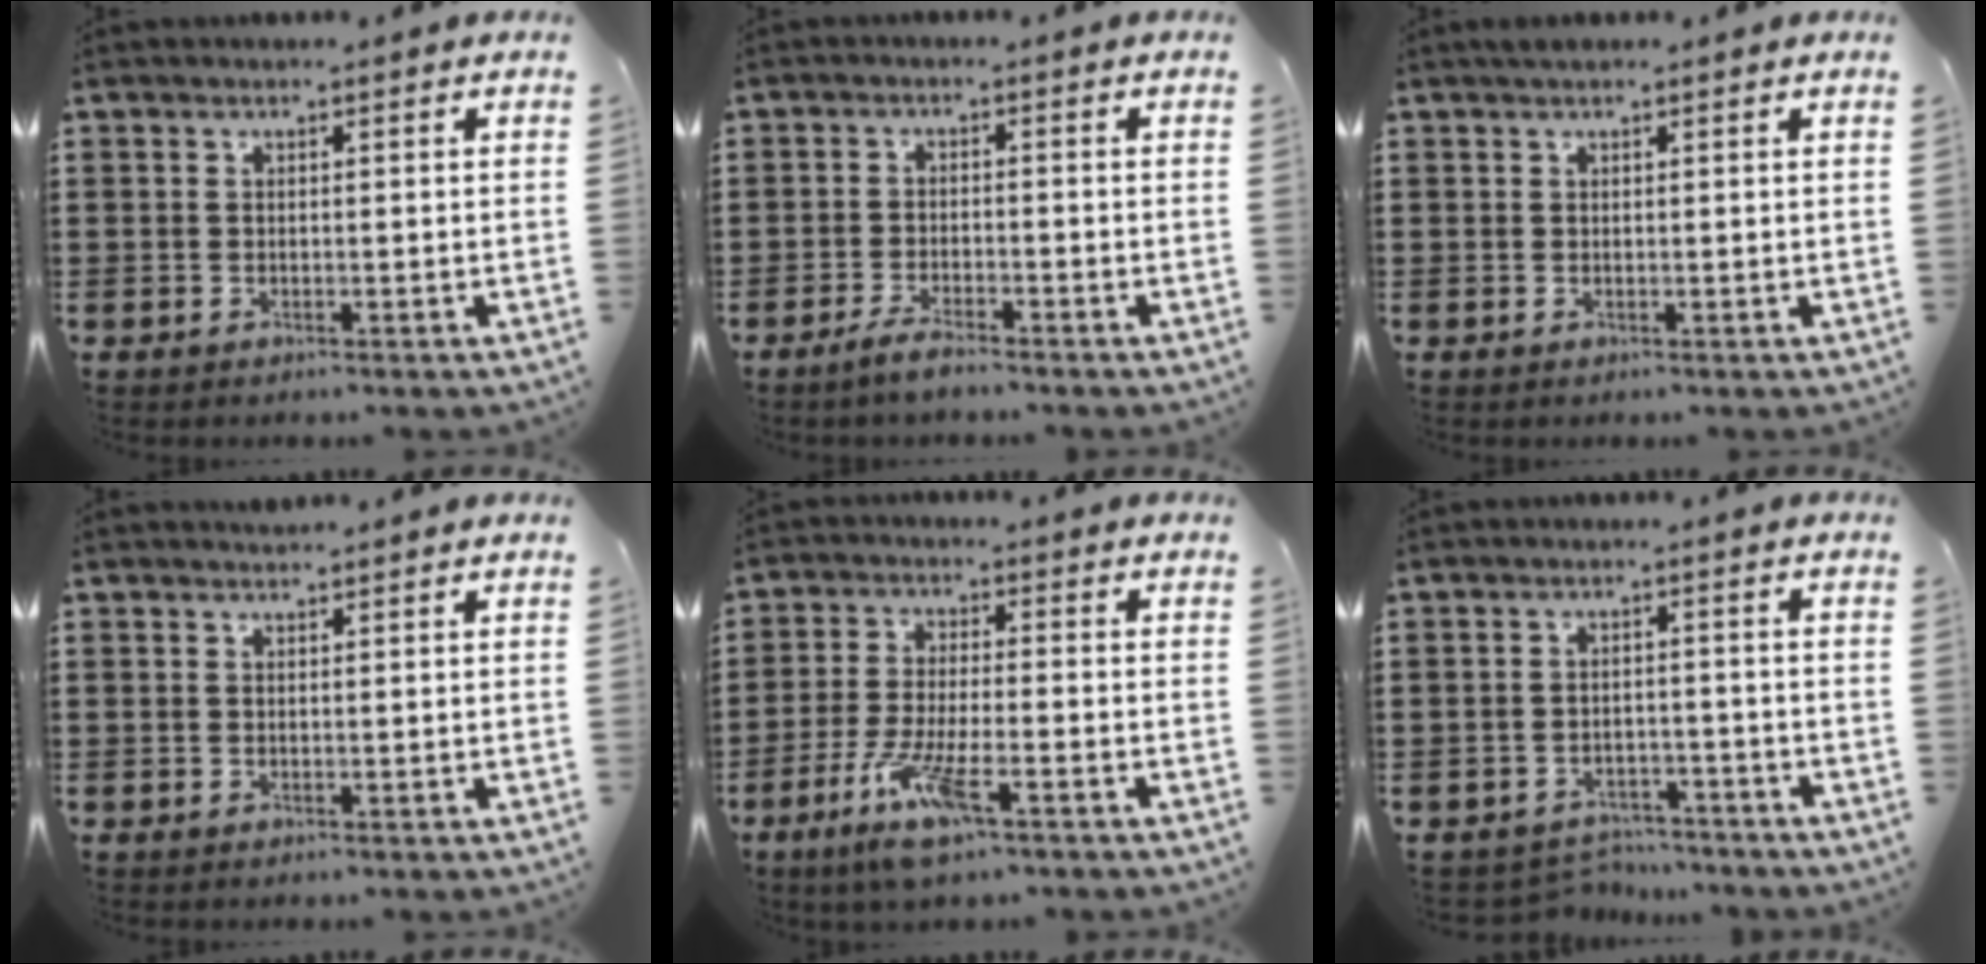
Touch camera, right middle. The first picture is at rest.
{"total": 2.8, "force": [-2.3, 0.2, 1.6], "torque": [-0.033, 0.001, -0.046]}
{"total": 0.9, "force": [0.7, 0.1, 0.6], "torque": [-0.013, 0.001, 0.013]}
{"total": 0.8, "force": [0.8, 0.0, -0.1], "torque": [0.000, -0.003, 0.016]}
{"total": 8.0, "force": [-4.2, 1.6, 6.6], "torque": [-0.143, -0.011, -0.077]}
{"total": 3.2, "force": [-3.1, 0.7, -0.1], "torque": [-0.006, -0.002, -0.067]}